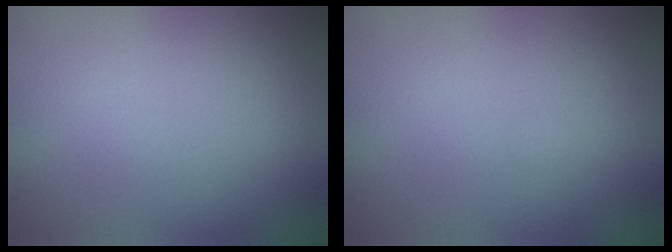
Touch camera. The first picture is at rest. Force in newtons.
{"total": 0.0}